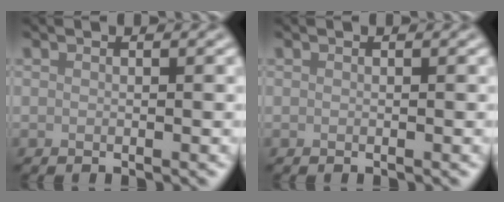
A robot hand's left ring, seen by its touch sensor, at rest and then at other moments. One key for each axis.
{"total": 0.0}